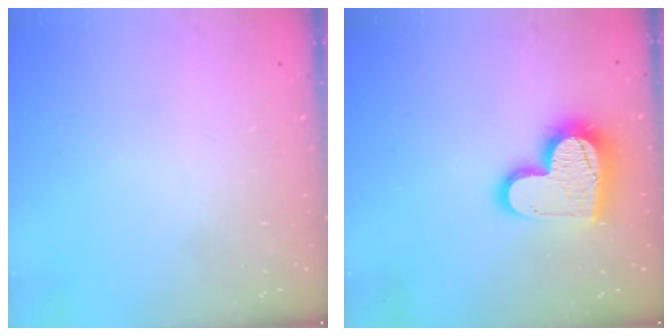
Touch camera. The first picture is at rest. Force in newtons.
{"total": 15.2, "press": 15.1, "slide": 1.4}